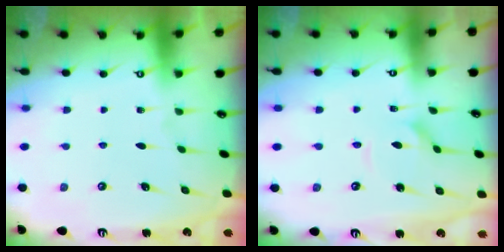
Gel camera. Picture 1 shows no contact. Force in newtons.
{"total": 2.2, "press": 2.2, "slide": 0.3}